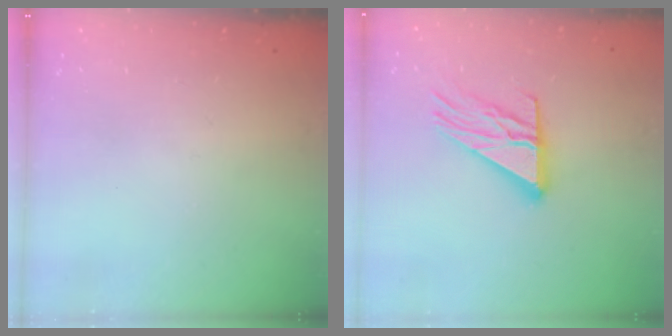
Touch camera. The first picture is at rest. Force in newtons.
{"total": 14.6, "press": 14.5, "slide": 1.4}